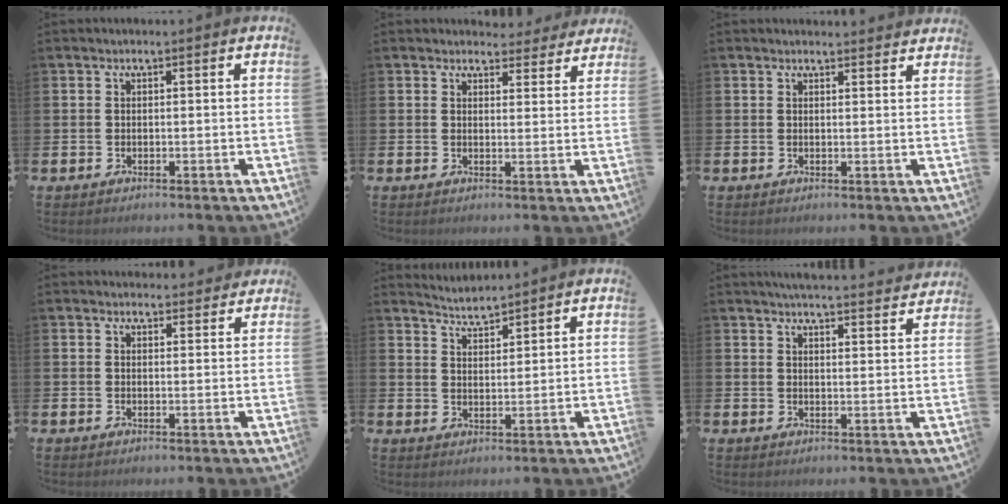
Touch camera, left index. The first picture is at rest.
{"total": 3.4, "force": [3.2, 1.1, 0.1], "torque": [0.007, -0.019, 0.053]}
{"total": 1.5, "force": [1.5, 0.2, 0.0], "torque": [0.006, -0.008, 0.025]}
{"total": 2.5, "force": [2.4, 0.9, 0.0], "torque": [0.011, -0.013, 0.040]}
{"total": 3.5, "force": [3.5, 0.0, 0.0], "torque": [-0.008, -0.023, 0.063]}
{"total": 4.9, "force": [4.8, 0.0, 0.6], "torque": [-0.014, -0.034, 0.084]}